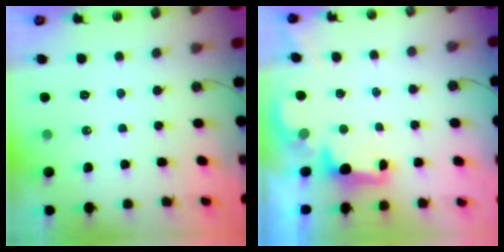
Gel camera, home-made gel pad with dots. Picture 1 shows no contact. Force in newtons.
{"total": 1.9, "press": 1.7, "slide": 0.8}